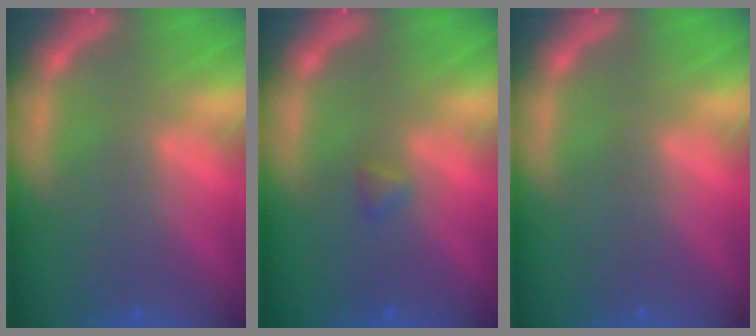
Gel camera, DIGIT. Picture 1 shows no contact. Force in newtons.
{"total": 0.9}
{"total": 0.0}